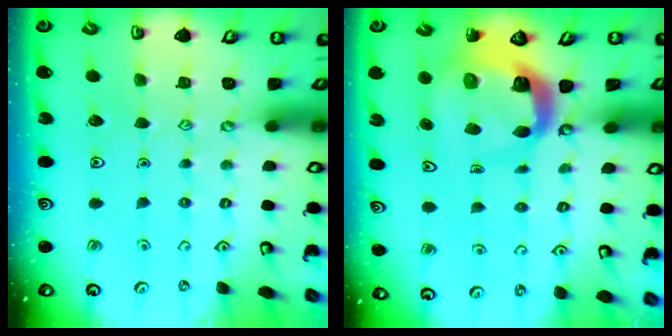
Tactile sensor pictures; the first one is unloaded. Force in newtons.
{"total": 6.7, "press": 6.6, "slide": 0.9}